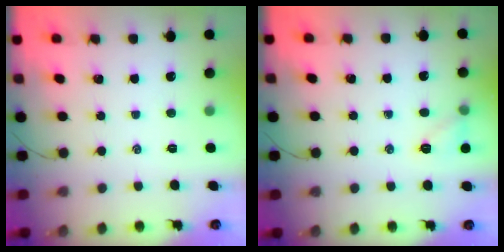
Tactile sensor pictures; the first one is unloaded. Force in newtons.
{"total": 7.0, "press": 6.8, "slide": 1.6}